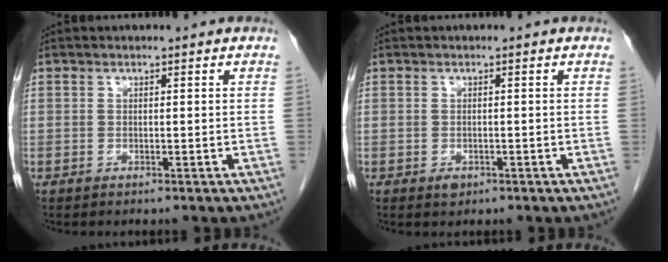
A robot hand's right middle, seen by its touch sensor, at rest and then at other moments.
{"total": 1.2, "force": [-0.6, 0.7, 0.7], "torque": [-0.010, 0.001, -0.005]}